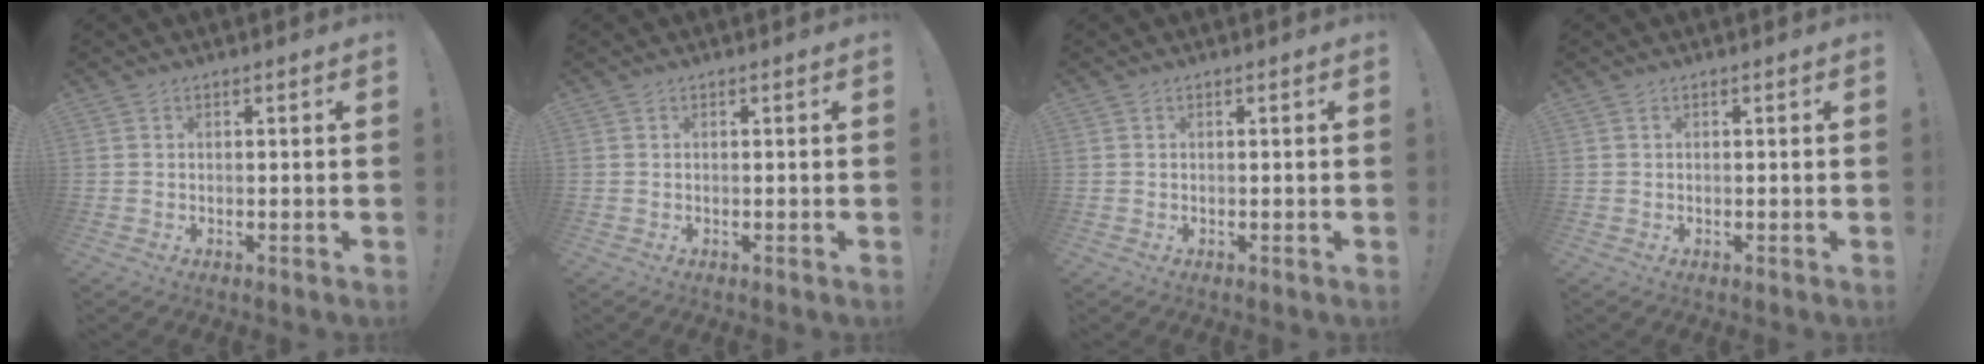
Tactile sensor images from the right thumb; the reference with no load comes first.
{"total": 0.0}
{"total": 0.0}
{"total": 0.0}